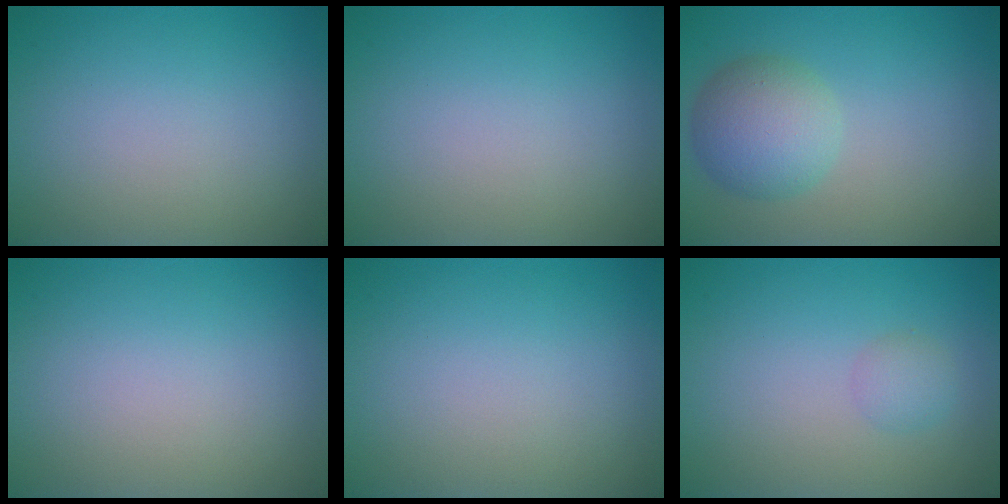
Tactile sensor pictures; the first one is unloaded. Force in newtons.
{"total": 0.0}
{"total": 4.6, "press": 4.6, "slide": 0.2}
{"total": 0.0}
{"total": 0.0}
{"total": 1.3, "press": 1.3, "slide": 0.0}